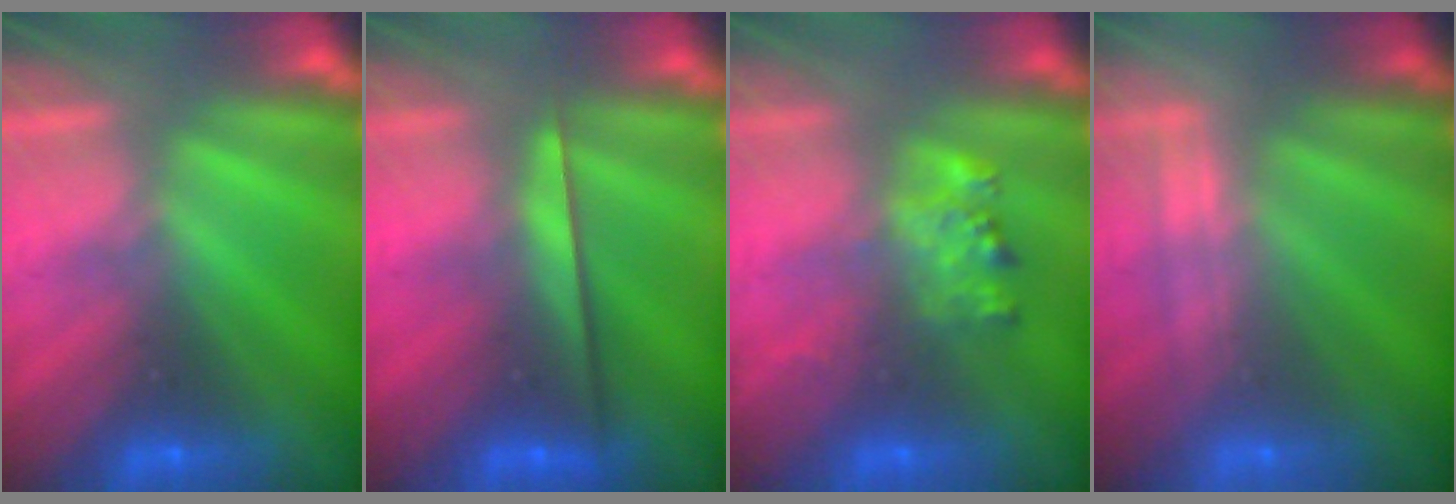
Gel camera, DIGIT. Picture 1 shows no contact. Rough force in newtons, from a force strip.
{"total": 2.2}
{"total": 2.2}
{"total": 2.2}